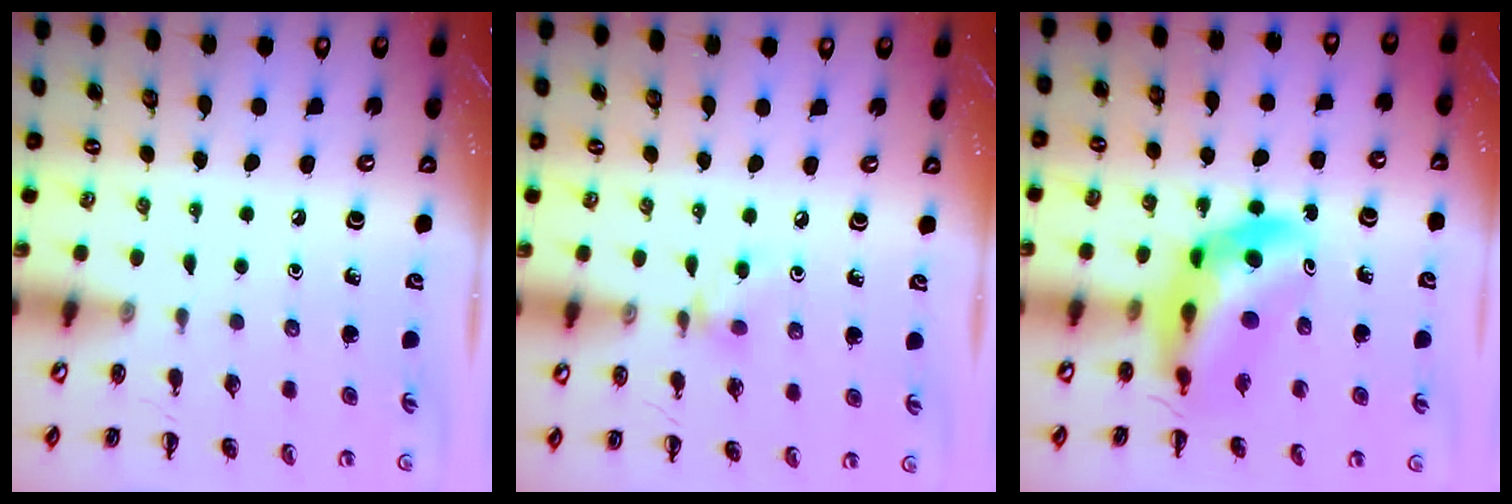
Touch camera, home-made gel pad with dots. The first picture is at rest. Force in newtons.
{"total": 5.1, "press": 5.0, "slide": 1.1}
{"total": 10.6, "press": 10.1, "slide": 3.1}